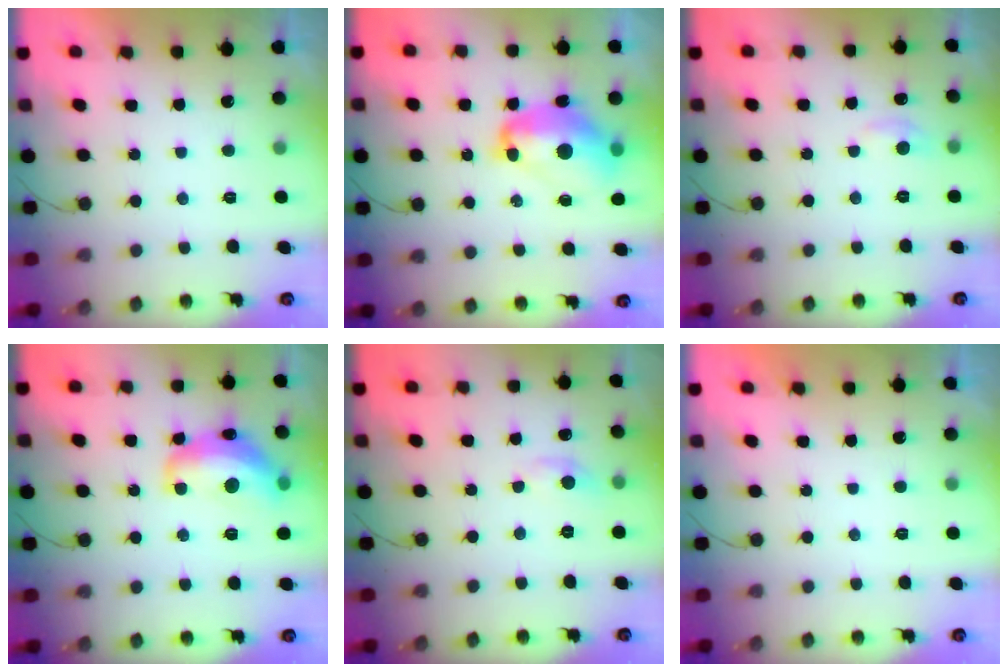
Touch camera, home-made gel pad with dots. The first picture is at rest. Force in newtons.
{"total": 14.7, "press": 14.6, "slide": 1.5}
{"total": 6.5, "press": 6.4, "slide": 0.9}
{"total": 15.3, "press": 15.3, "slide": 1.1}
{"total": 3.0, "press": 3.0, "slide": 0.4}
{"total": 0.0}